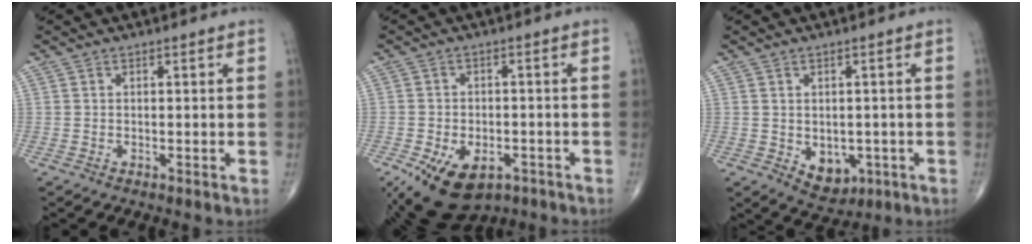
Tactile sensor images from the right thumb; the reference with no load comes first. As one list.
[{"total": 12.1, "force": [-6.2, 7.5, 7.1], "torque": [-0.118, 0.016, -0.086]}, {"total": 6.1, "force": [-1.4, 4.5, 3.9], "torque": [-0.029, 0.000, -0.002]}]